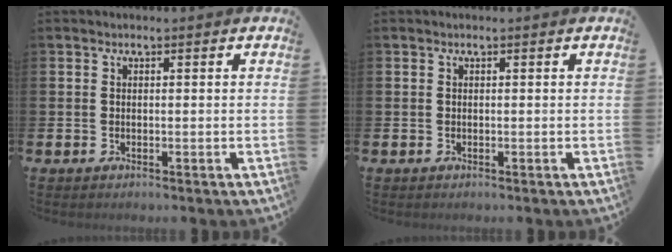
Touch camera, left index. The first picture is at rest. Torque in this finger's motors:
{"motor_torque": [-0.02, -0.01, 0.00, 0.00]}